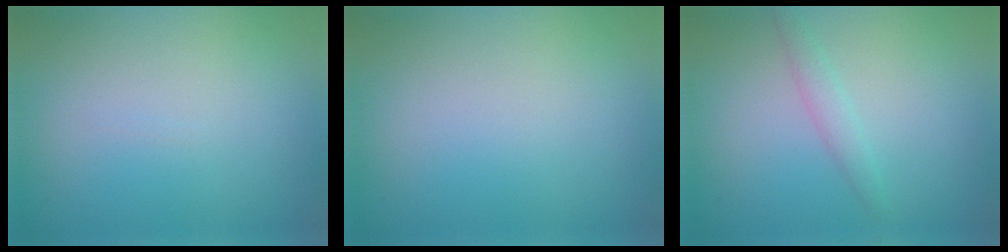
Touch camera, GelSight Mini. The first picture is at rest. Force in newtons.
{"total": 0.0}
{"total": 1.4, "press": 1.4, "slide": 0.1}